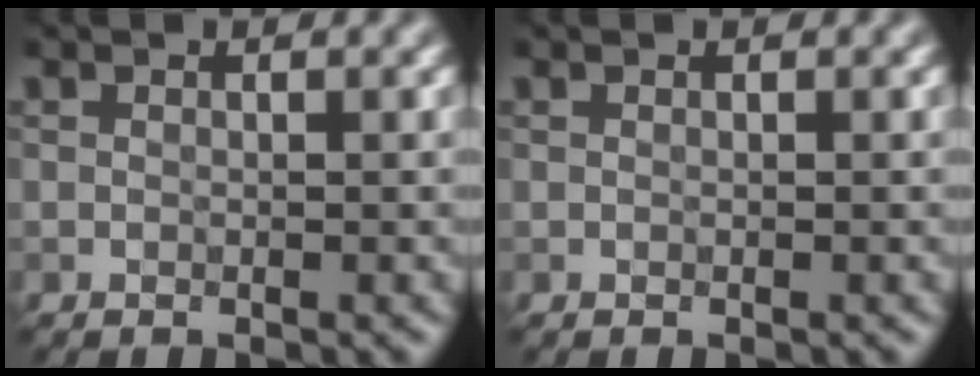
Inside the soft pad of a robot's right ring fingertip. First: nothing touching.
{"total": 0.0}